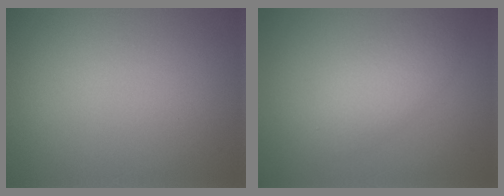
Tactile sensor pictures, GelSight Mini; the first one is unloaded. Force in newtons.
{"total": 3.6, "press": 3.6, "slide": 0.2}